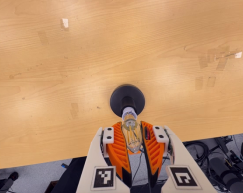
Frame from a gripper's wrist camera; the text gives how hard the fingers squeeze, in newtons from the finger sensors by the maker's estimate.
{"total": 19.5, "left": 23.7, "right": 15.3}